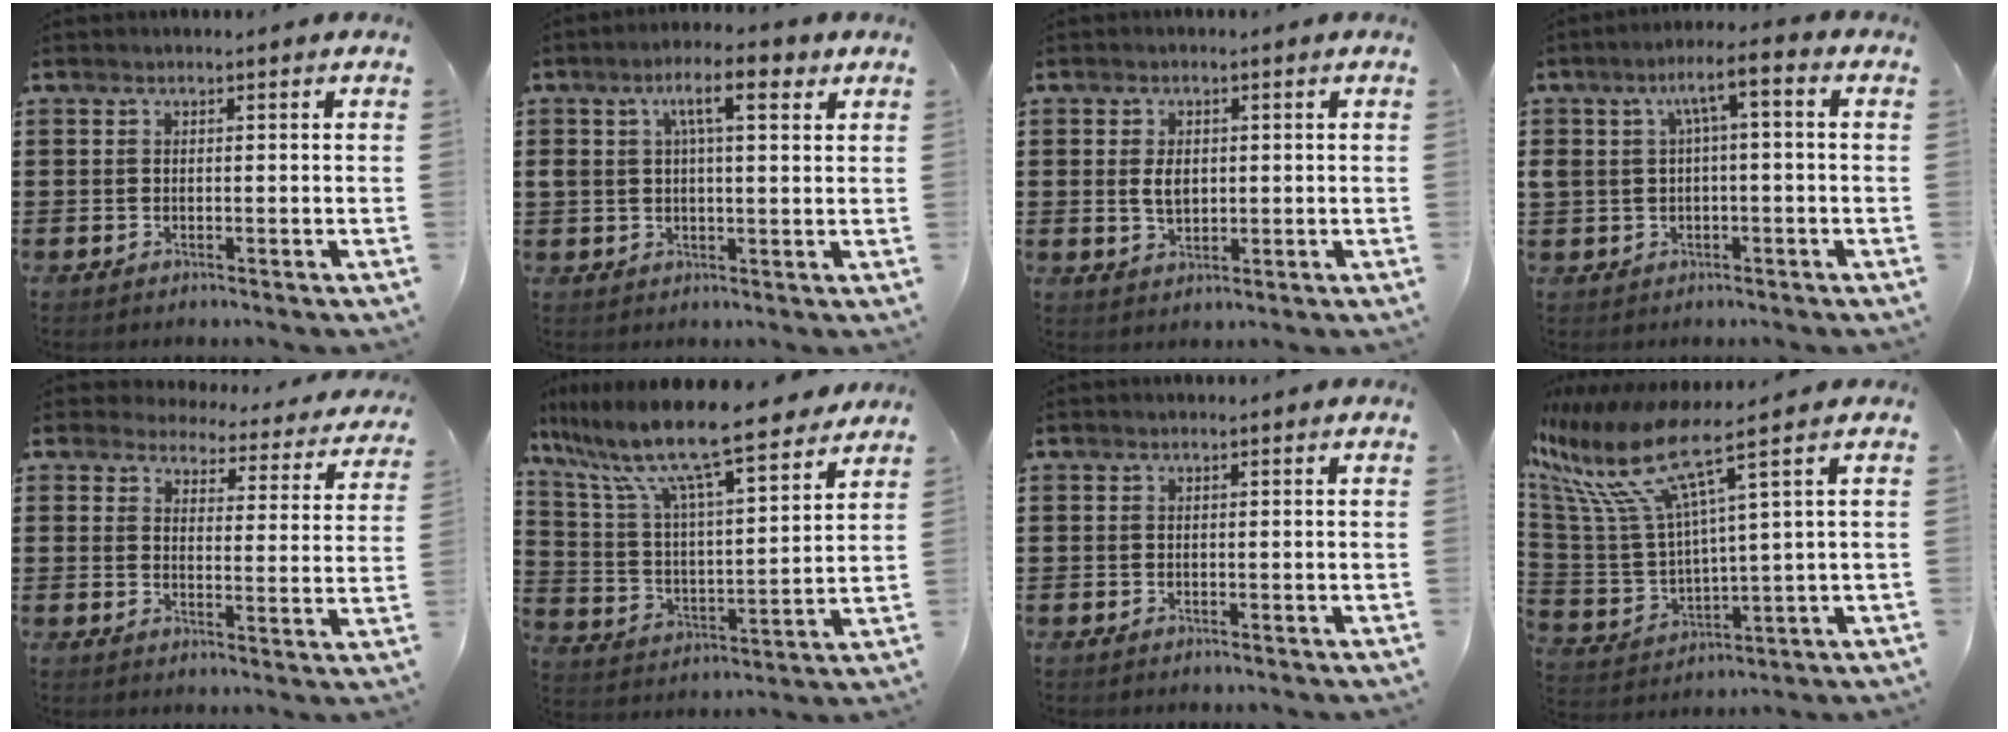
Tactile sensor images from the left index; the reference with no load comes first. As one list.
[{"total": 8.1, "force": [3.8, 2.6, 6.7], "torque": [-0.126, 0.008, 0.057]}, {"total": 3.2, "force": [0.4, 2.0, 2.6], "torque": [-0.045, 0.003, 0.005]}, {"total": 5.3, "force": [0.2, 1.6, 5.0], "torque": [-0.098, 0.017, -0.003]}, {"total": 4.0, "force": [3.9, 0.8, 0.4], "torque": [-0.032, -0.027, 0.065]}, {"total": 11.1, "force": [9.6, 0.4, 5.6], "torque": [-0.148, -0.062, 0.159]}, {"total": 0.0}, {"total": 11.8, "force": [6.6, 2.6, 9.4], "torque": [-0.231, -0.039, 0.105]}]